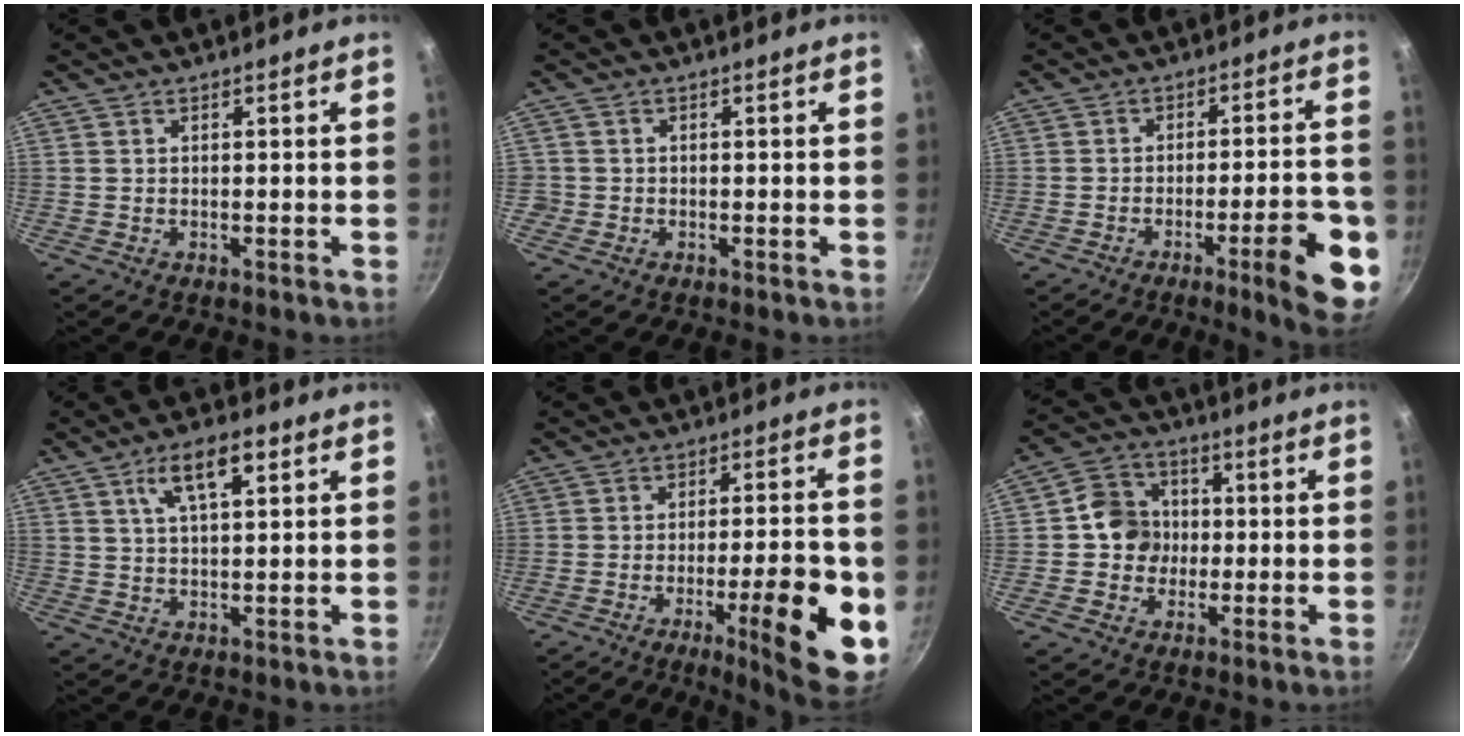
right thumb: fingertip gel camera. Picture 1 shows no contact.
{"total": 1.3, "force": [-0.3, 1.2, 0.1], "torque": [0.006, 0.008, -0.004]}
{"total": 13.1, "force": [-5.3, 3.0, 11.6], "torque": [-0.130, 0.027, -0.068]}
{"total": 8.3, "force": [3.6, 3.2, 6.7], "torque": [-0.107, 0.001, 0.062]}
{"total": 16.0, "force": [-5.1, 3.5, 14.7], "torque": [-0.189, 0.018, -0.072]}
{"total": 8.6, "force": [-0.1, 7.9, 3.5], "torque": [-0.020, 0.017, -0.019]}